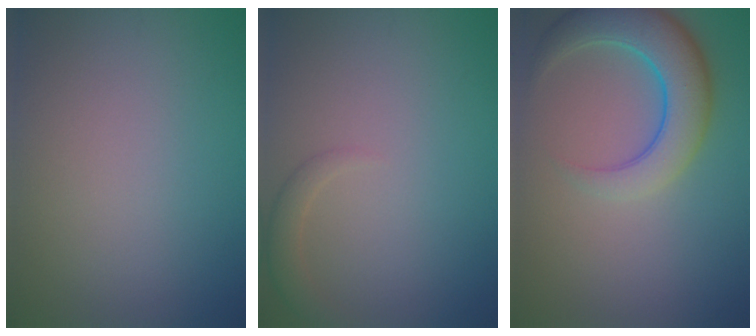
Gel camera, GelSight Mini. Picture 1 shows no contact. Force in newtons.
{"total": 1.6, "press": 1.6, "slide": 0.0}
{"total": 6.2, "press": 6.2, "slide": 0.6}